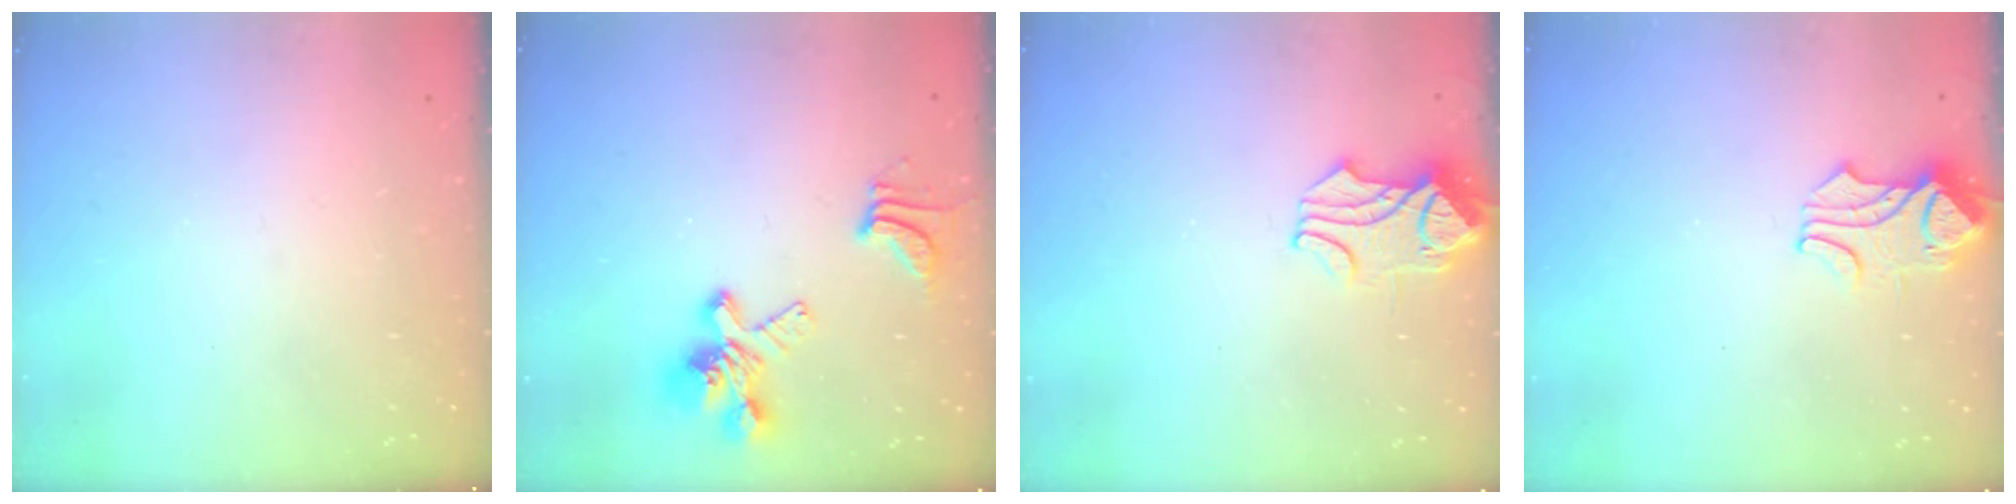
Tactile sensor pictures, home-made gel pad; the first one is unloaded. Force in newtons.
{"total": 7.1, "press": 6.8, "slide": 2.1}
{"total": 1.2, "press": 0.0, "slide": 1.2}
{"total": 1.5, "press": 1.5, "slide": 0.5}